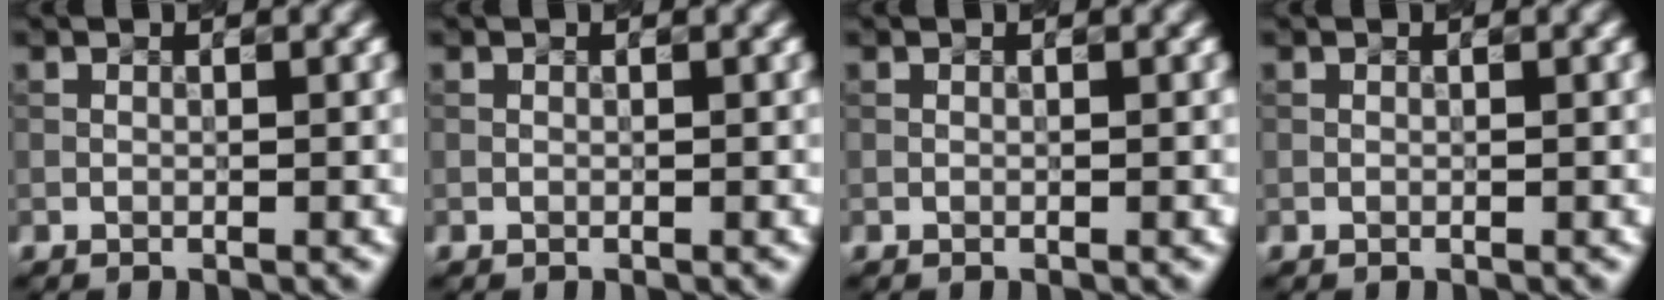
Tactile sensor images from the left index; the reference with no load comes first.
{"total": 0.0}
{"total": 0.0}
{"total": 0.0}